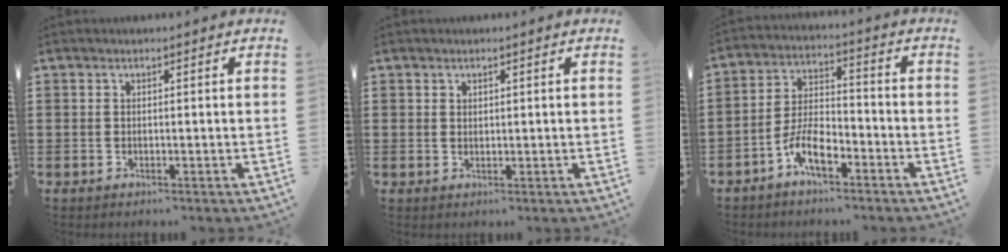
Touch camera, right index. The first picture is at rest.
{"total": 0.9, "force": [0.8, 0.4, 0.1], "torque": [-0.002, 0.001, 0.017]}
{"total": 6.8, "force": [-4.0, 2.8, 4.7], "torque": [-0.111, 0.005, -0.080]}